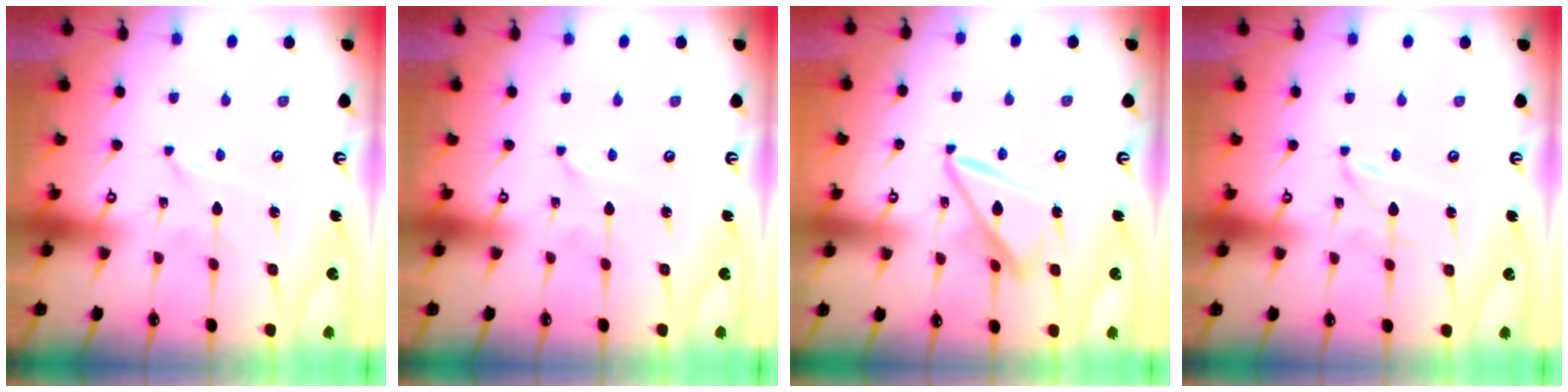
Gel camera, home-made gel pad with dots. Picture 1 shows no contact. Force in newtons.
{"total": 0.0}
{"total": 14.0, "press": 13.9, "slide": 1.3}
{"total": 1.6, "press": 1.6, "slide": 0.2}